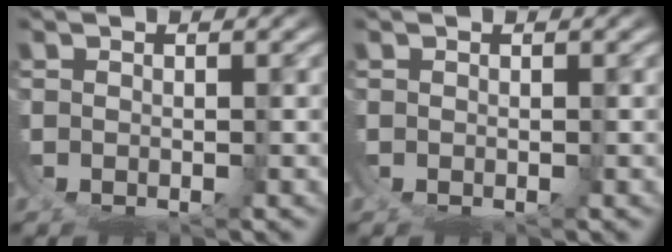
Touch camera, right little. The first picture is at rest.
{"total": 0.0}